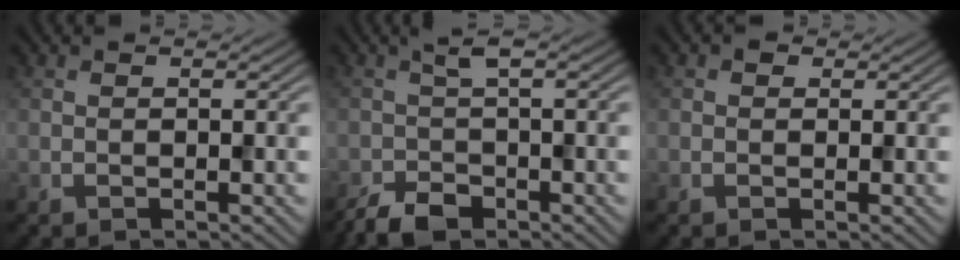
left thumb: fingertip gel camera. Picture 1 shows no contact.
{"total": 4.0, "force": [-2.2, 1.6, 2.9], "torque": [-0.065, -0.008, -0.046]}
{"total": 0.8, "force": [0.2, 0.8, 0.3], "torque": [-0.002, -0.002, -0.001]}